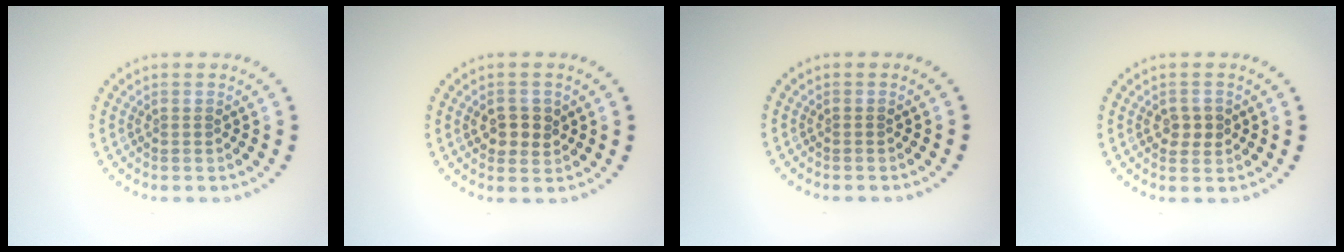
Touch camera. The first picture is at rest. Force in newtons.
{"total": 2.5, "press": 2.4, "slide": 0.6}
{"total": 0.0}
{"total": 1.9, "press": 1.9, "slide": 0.1}